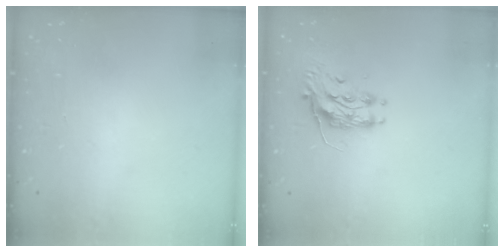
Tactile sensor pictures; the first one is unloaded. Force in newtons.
{"total": 8.5, "press": 8.5, "slide": 0.3}